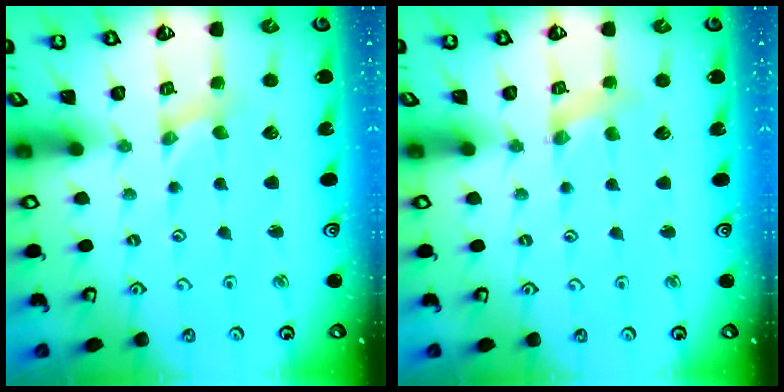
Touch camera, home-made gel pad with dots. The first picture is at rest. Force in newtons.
{"total": 1.6, "press": 1.6, "slide": 0.2}